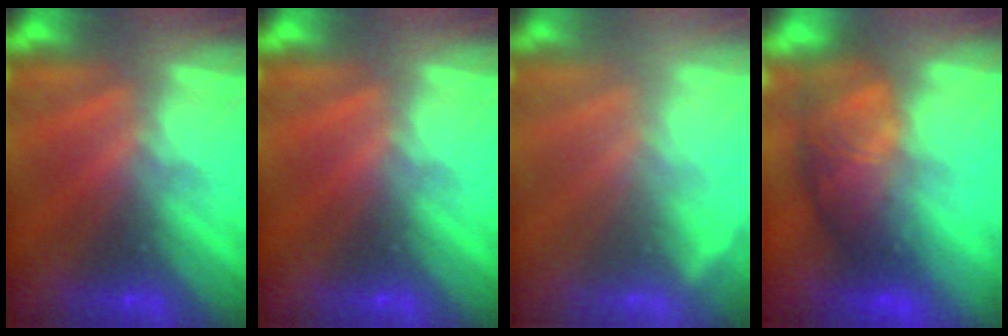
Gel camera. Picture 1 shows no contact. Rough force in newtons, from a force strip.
{"total": 0.0}
{"total": 2.3}
{"total": 7.6}